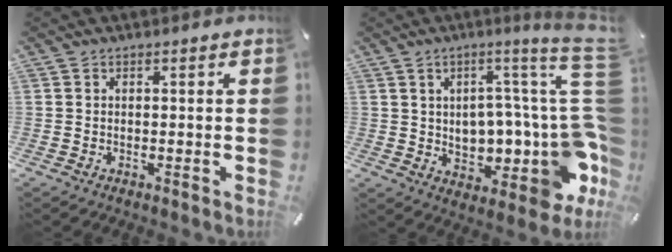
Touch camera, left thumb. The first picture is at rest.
{"total": 17.1, "force": [1.9, 6.0, 15.9], "torque": [-0.204, -0.055, 0.034]}